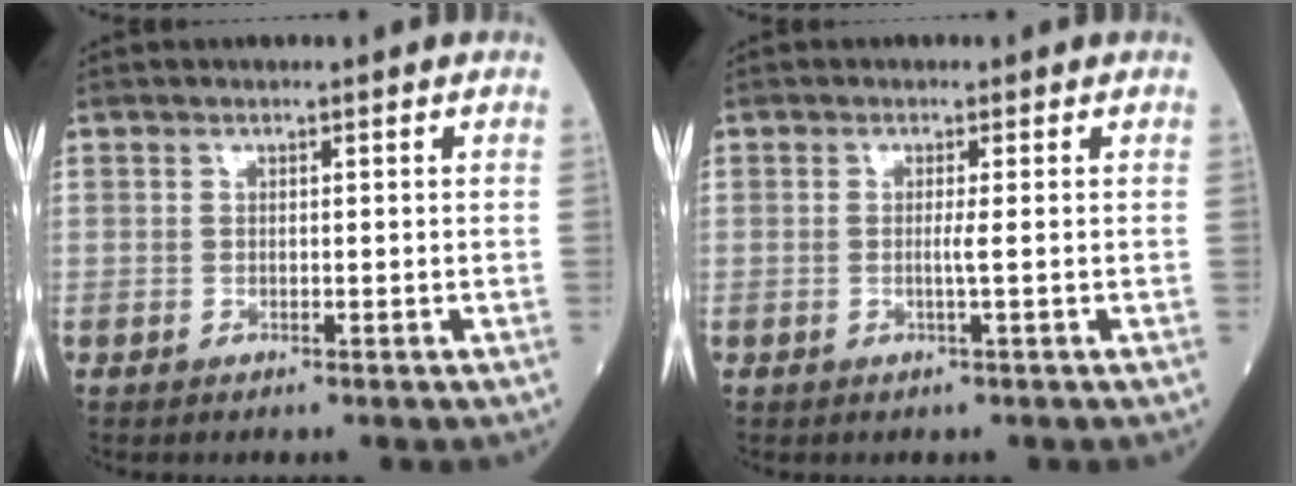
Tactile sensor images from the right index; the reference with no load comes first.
{"total": 1.4, "force": [-0.2, -0.5, 1.3], "torque": [-0.022, -0.001, -0.007]}